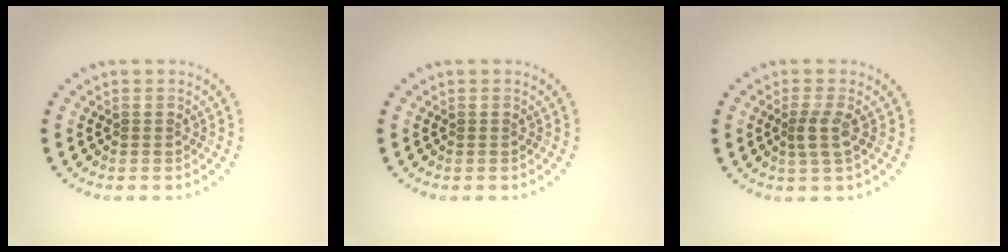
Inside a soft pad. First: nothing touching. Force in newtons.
{"total": 0.0}
{"total": 1.9, "press": 1.6, "slide": 0.9}